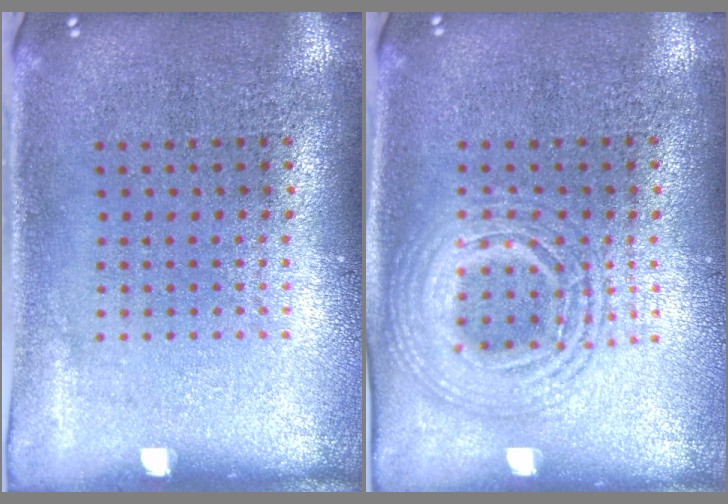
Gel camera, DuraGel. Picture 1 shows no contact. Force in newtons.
{"total": 2.4, "press": 2.4, "slide": 0.2}